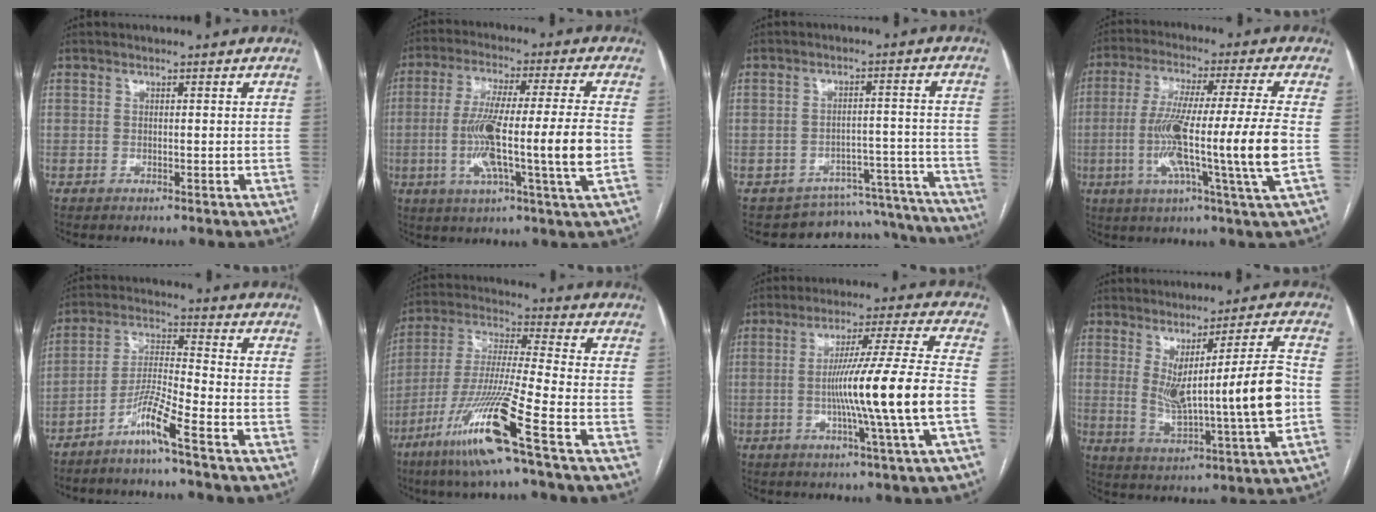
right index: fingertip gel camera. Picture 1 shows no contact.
{"total": 15.4, "force": [-2.3, -0.5, 15.2], "torque": [-0.279, -0.004, -0.048]}
{"total": 14.9, "force": [-14.1, 4.6, 0.1], "torque": [0.024, 0.061, -0.170]}
{"total": 16.9, "force": [-2.7, -1.5, 16.6], "torque": [-0.296, -0.014, -0.059]}
{"total": 6.7, "force": [-4.7, -0.9, 4.8], "torque": [-0.099, -0.009, -0.098]}
{"total": 15.8, "force": [-8.3, -1.3, 13.4], "torque": [-0.279, -0.036, -0.160]}
{"total": 14.5, "force": [-2.9, -2.2, 14.0], "torque": [-0.237, -0.005, -0.051]}
{"total": 13.4, "force": [0.6, -0.3, 13.4], "torque": [-0.219, -0.006, 0.018]}